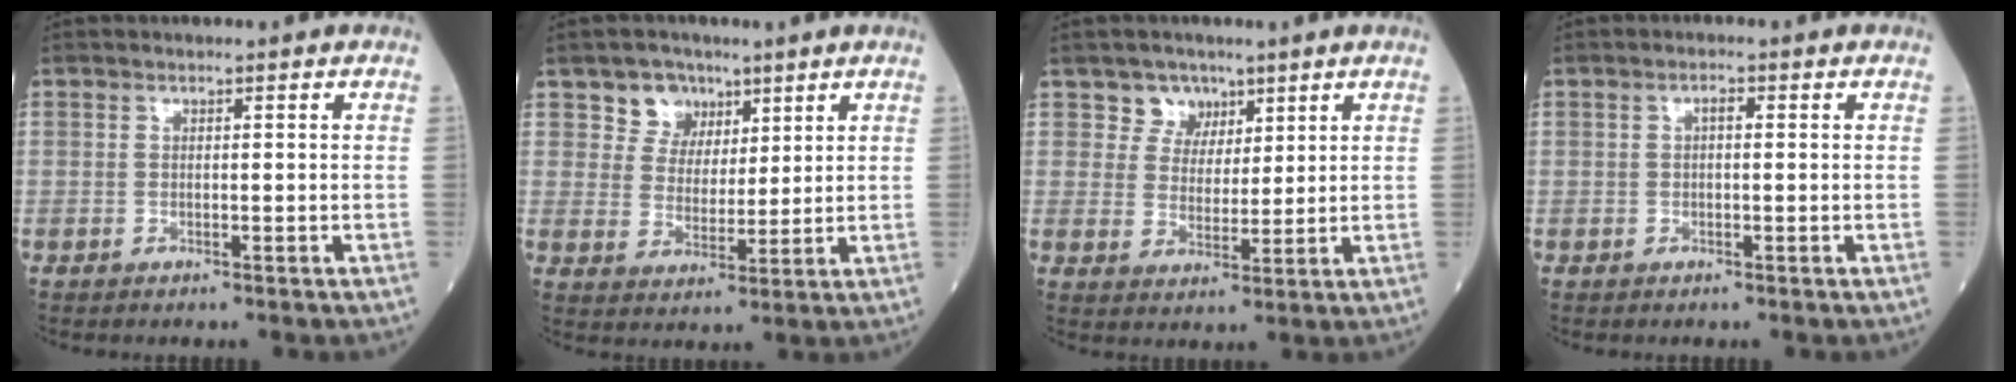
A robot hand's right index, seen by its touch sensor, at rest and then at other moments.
{"total": 5.8, "force": [3.6, 4.6, 0.7], "torque": [-0.014, 0.009, 0.065]}
{"total": 4.6, "force": [2.9, 3.5, 0.1], "torque": [0.000, 0.005, 0.051]}
{"total": 1.1, "force": [0.2, 0.4, 1.0], "torque": [-0.014, 0.005, 0.002]}